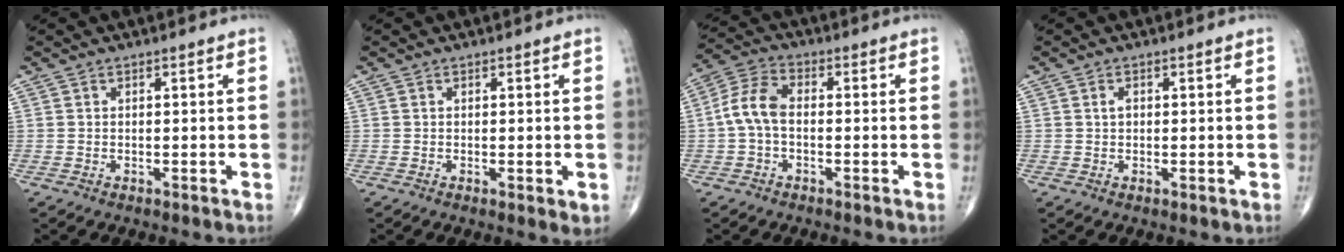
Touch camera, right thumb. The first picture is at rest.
{"total": 1.9, "force": [-0.3, 0.5, 1.8], "torque": [-0.024, -0.008, -0.004]}
{"total": 7.2, "force": [-0.7, 4.1, 5.8], "torque": [-0.121, 0.022, -0.025]}
{"total": 1.3, "force": [0.2, 0.8, 1.0], "torque": [-0.014, 0.000, 0.001]}